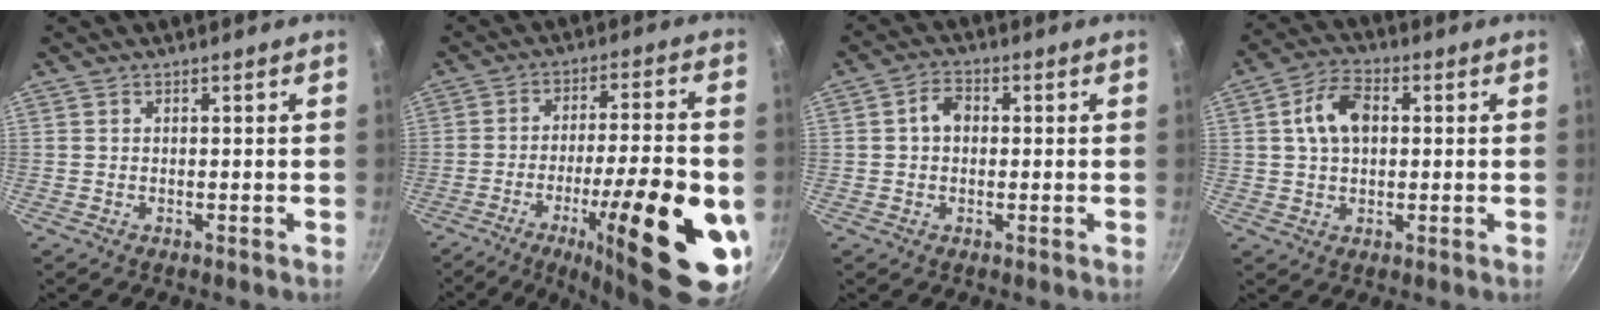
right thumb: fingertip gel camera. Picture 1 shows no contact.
{"total": 24.3, "force": [-8.0, 5.9, 22.2], "torque": [-0.301, 0.020, -0.114]}
{"total": 4.2, "force": [0.3, 3.2, 2.7], "torque": [-0.029, 0.012, -0.002]}
{"total": 6.2, "force": [0.7, 4.3, 4.4], "torque": [-0.066, 0.017, 0.005]}